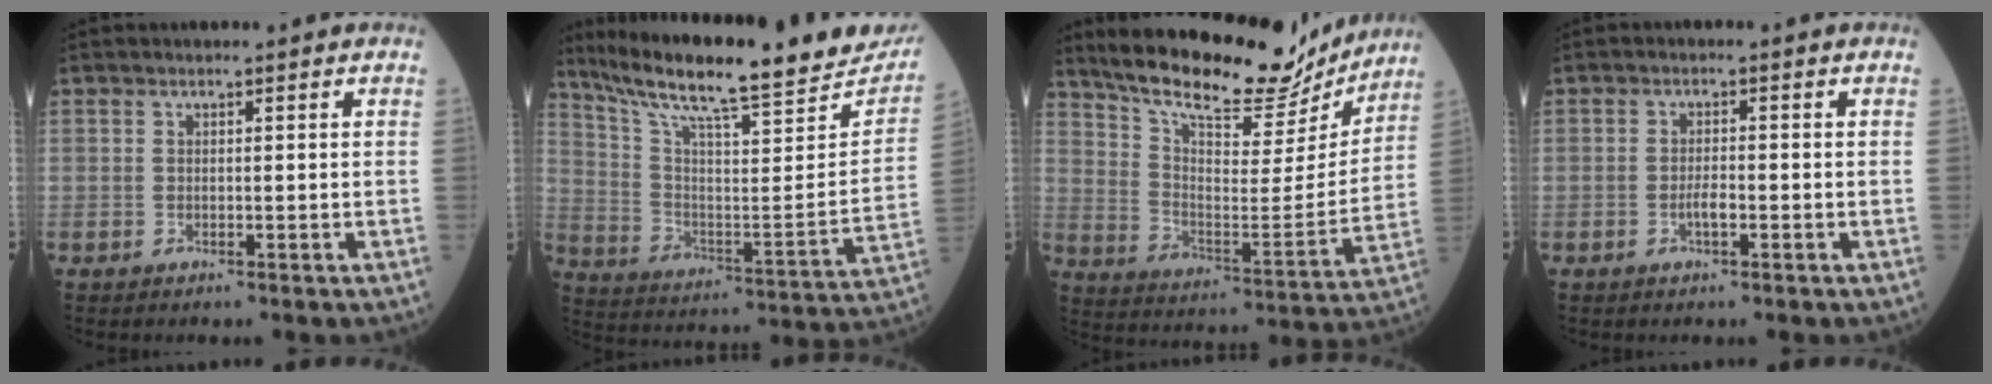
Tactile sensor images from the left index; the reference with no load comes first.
{"total": 27.0, "force": [23.2, 4.0, 13.4], "torque": [-0.228, -0.037, 0.332]}
{"total": 22.0, "force": [19.2, 5.4, 9.2], "torque": [-0.156, -0.012, 0.287]}
{"total": 1.9, "force": [-0.7, 0.5, 1.7], "torque": [-0.031, 0.002, -0.013]}